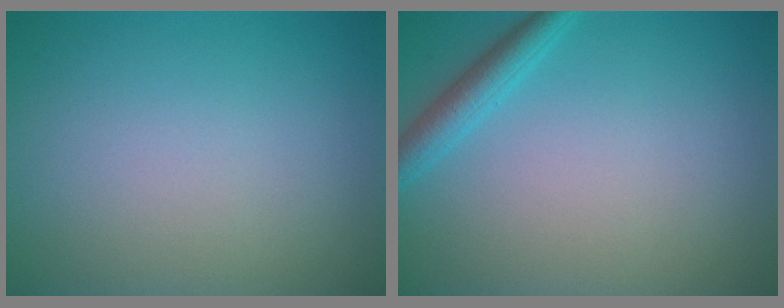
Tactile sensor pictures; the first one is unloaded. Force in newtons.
{"total": 2.4, "press": 2.4, "slide": 0.1}